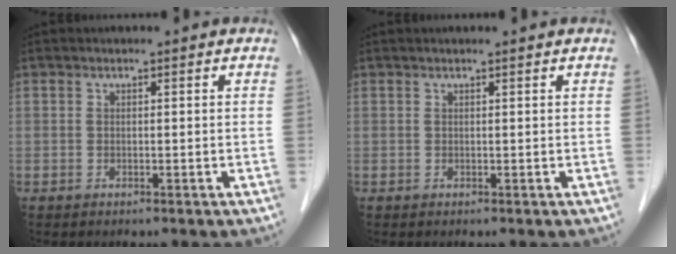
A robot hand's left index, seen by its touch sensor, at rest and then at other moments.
{"total": 1.3, "force": [1.2, -0.1, 0.6], "torque": [-0.009, 0.014, 0.020]}